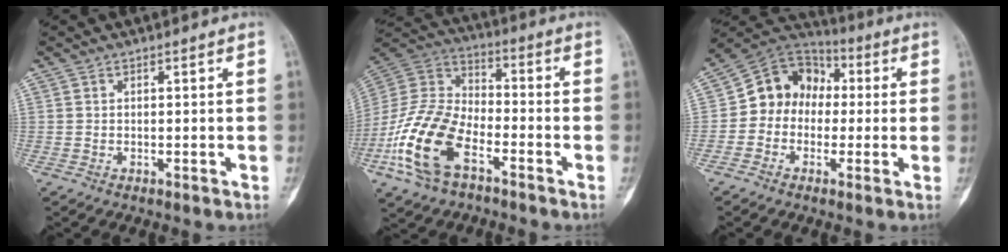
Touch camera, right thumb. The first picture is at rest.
{"total": 17.6, "force": [-7.9, 9.5, 12.5], "torque": [-0.256, 0.044, -0.160]}
{"total": 11.8, "force": [-0.2, 10.0, 6.2], "torque": [-0.065, 0.039, -0.019]}